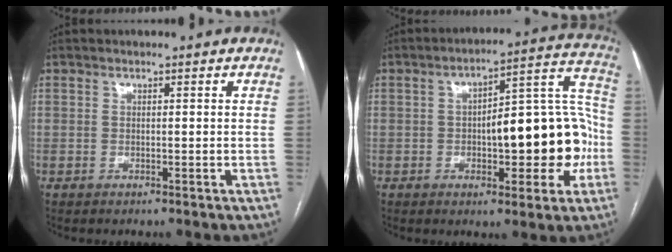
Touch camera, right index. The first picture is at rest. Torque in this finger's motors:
{"motor_torque": [1.56, -0.01, 0.66, 0.15]}